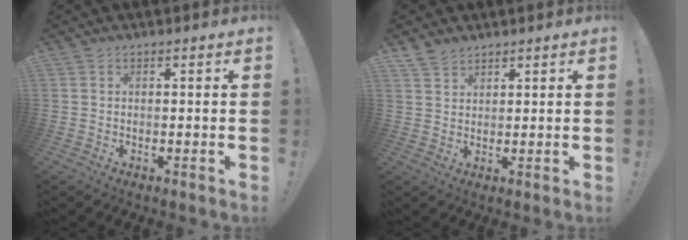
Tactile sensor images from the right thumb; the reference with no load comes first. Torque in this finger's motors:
{"motor_torque": [-0.01, -0.01, 0.09, 0.05, 0.00]}